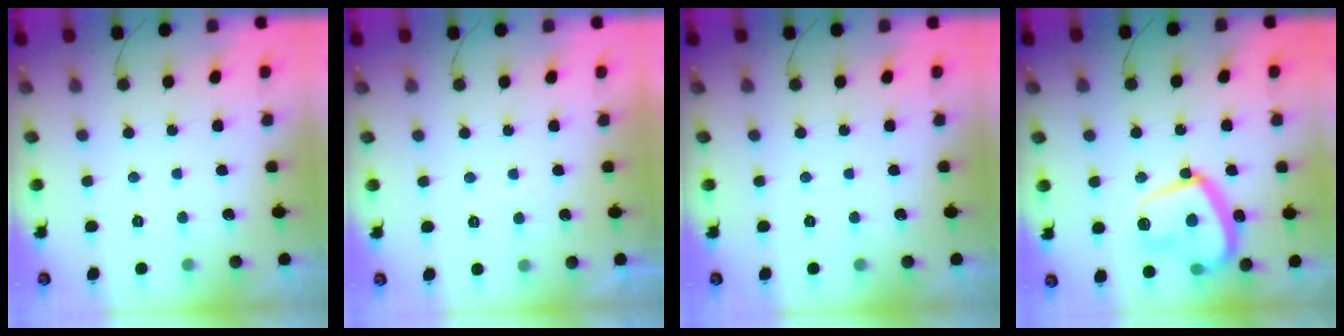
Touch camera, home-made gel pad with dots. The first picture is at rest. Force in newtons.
{"total": 0.9, "press": 0.7, "slide": 0.6}
{"total": 0.0}
{"total": 19.1, "press": 19.0, "slide": 1.7}